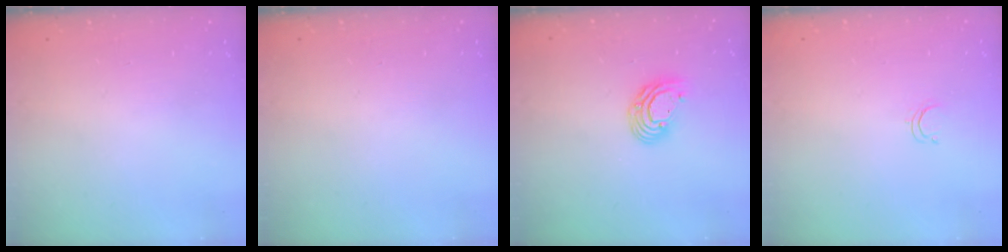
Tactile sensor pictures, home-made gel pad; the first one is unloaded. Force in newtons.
{"total": 0.0}
{"total": 8.7, "press": 8.6, "slide": 1.3}
{"total": 2.4, "press": 2.4, "slide": 0.2}